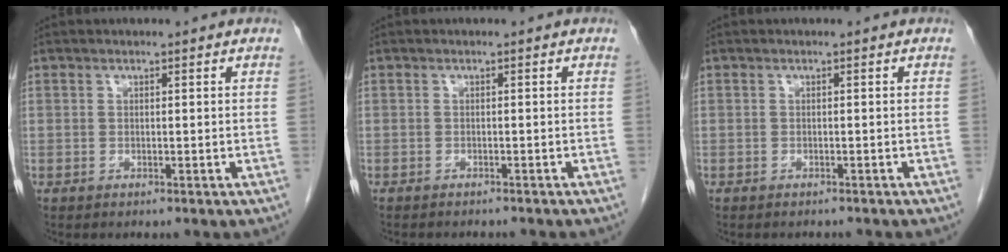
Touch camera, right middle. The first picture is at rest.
{"total": 4.9, "force": [-4.4, 1.1, 1.8], "torque": [-0.020, -0.003, -0.053]}
{"total": 2.5, "force": [-2.3, 0.6, 0.7], "torque": [-0.010, -0.003, -0.029]}